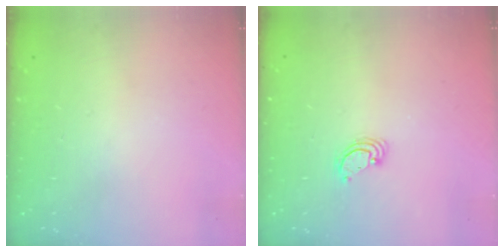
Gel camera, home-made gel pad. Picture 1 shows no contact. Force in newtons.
{"total": 2.5, "press": 2.5, "slide": 0.2}